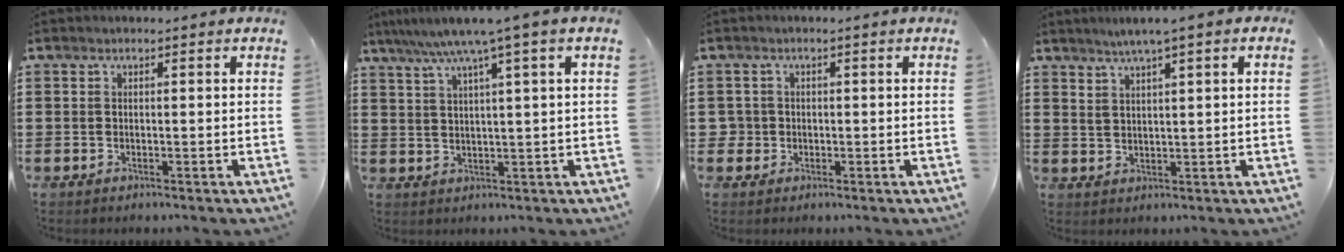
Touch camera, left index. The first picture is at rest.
{"total": 6.1, "force": [3.7, -0.7, 4.7], "torque": [-0.104, -0.013, 0.057]}
{"total": 1.7, "force": [-0.2, 1.7, 0.2], "torque": [-0.013, 0.004, -0.007]}
{"total": 2.7, "force": [1.6, 0.1, 2.1], "torque": [-0.043, 0.003, 0.028]}